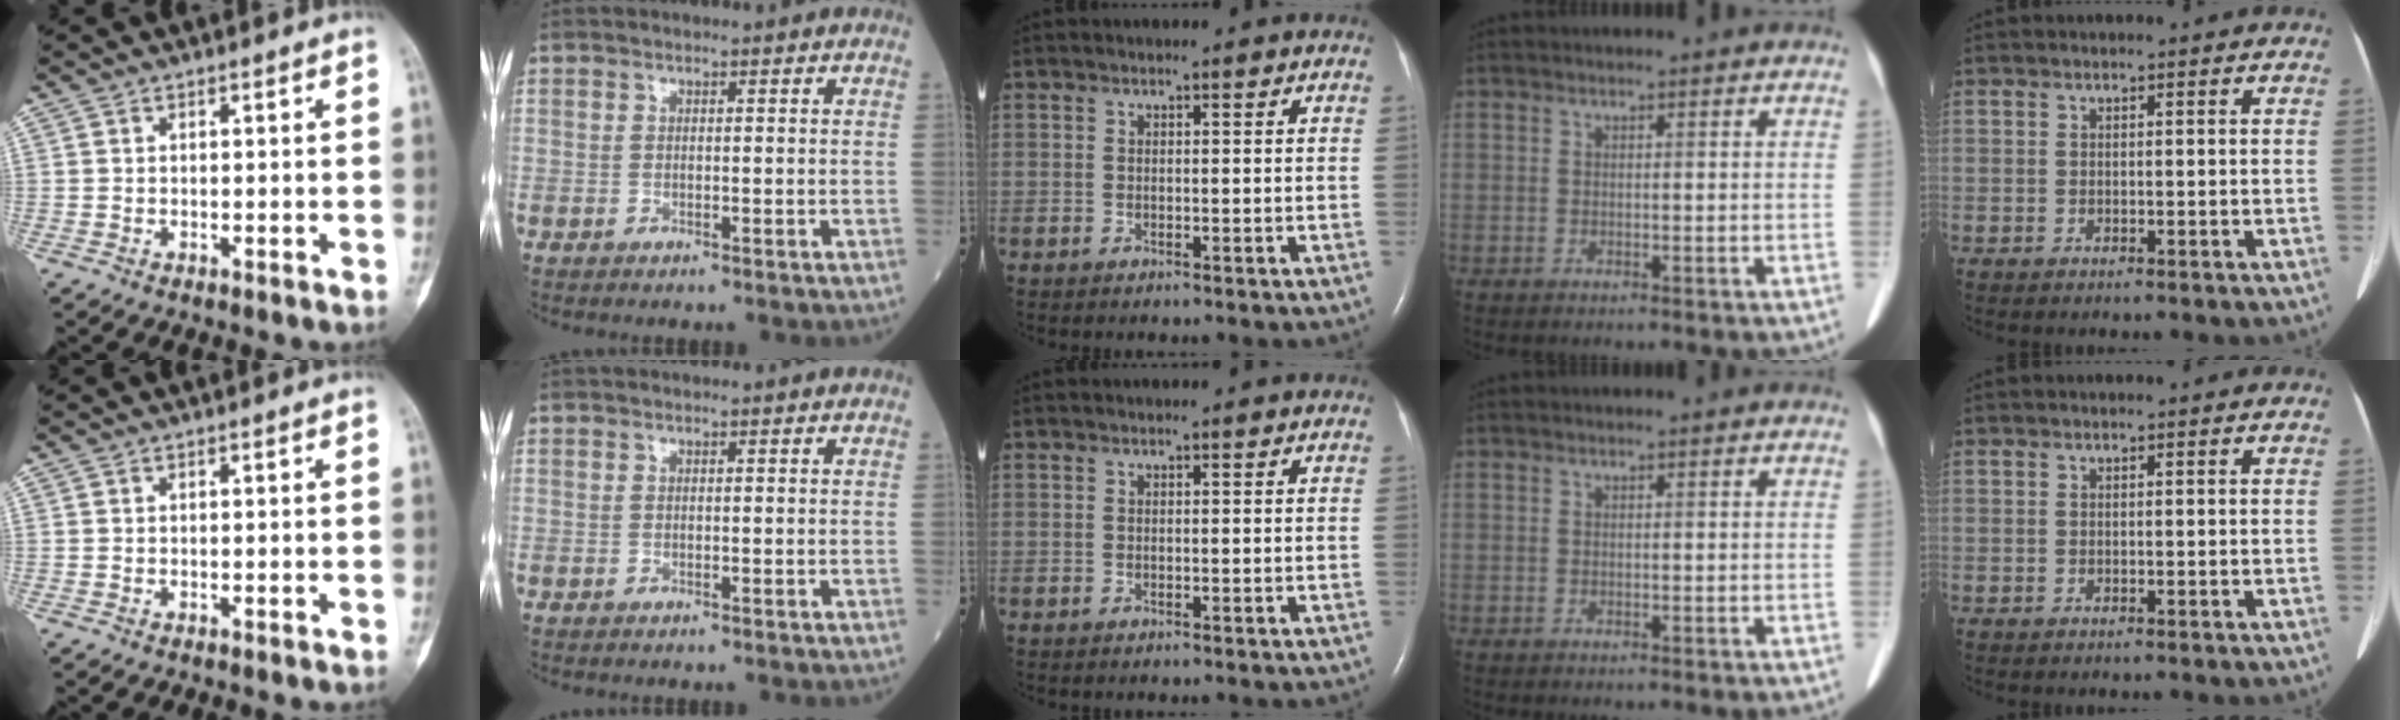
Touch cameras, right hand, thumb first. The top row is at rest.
{}